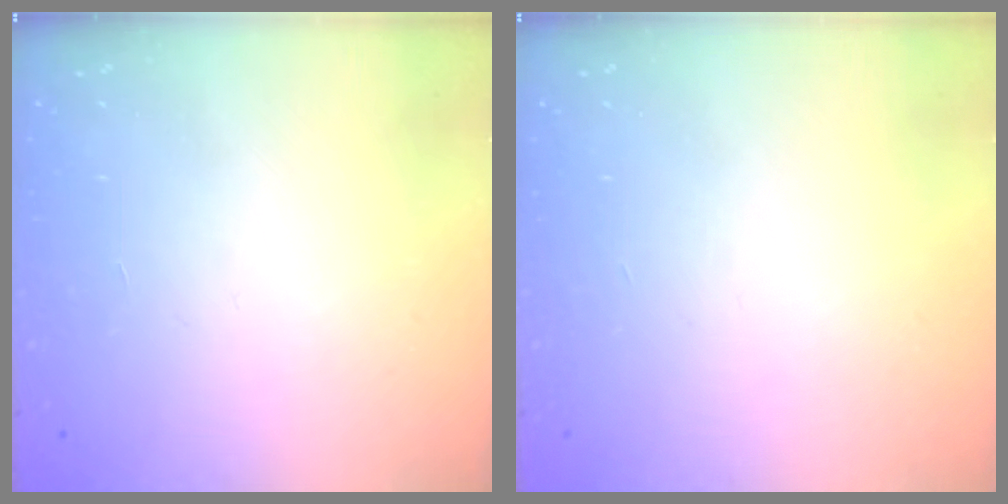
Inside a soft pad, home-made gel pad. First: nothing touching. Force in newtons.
{"total": 0.0}